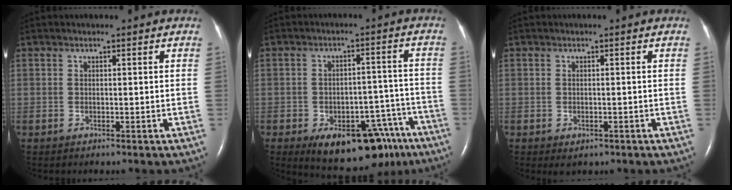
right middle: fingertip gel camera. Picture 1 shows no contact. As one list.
[{"total": 15.0, "force": [-9.5, 7.5, 8.9], "torque": [-0.094, 0.026, -0.127]}, {"total": 1.4, "force": [-0.7, 0.9, 0.8], "torque": [-0.012, -0.001, -0.001]}]